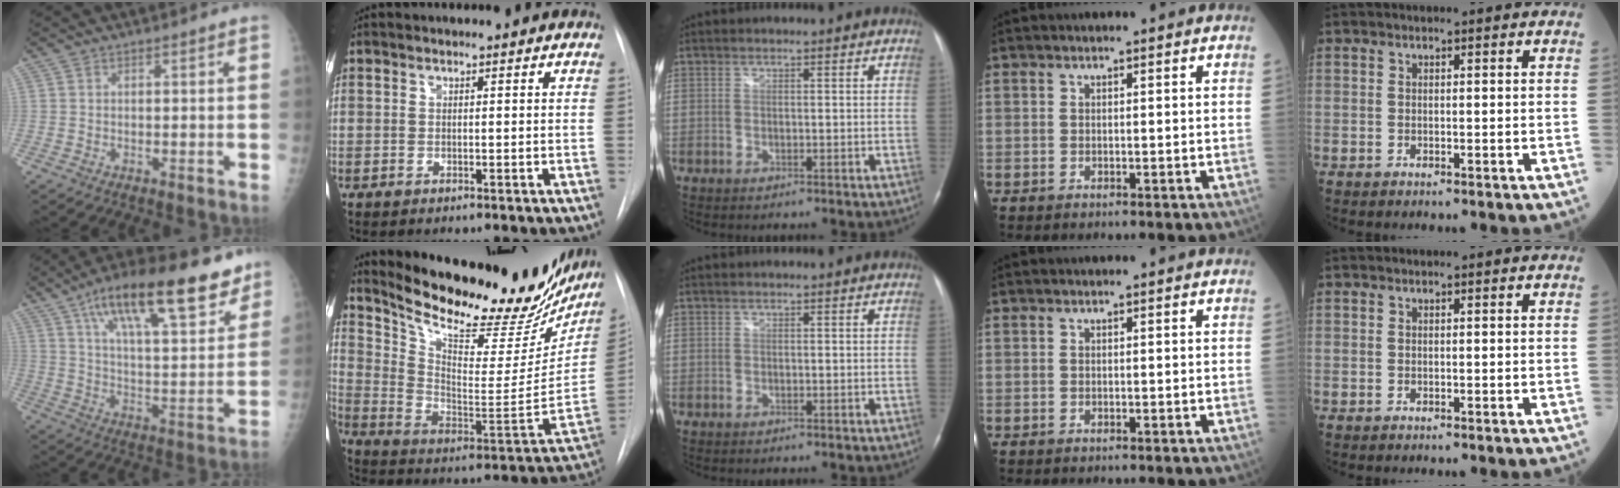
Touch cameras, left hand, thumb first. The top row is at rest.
{"thumb": {"total": 23.2, "force": [14.3, 7.8, 16.6], "torque": [-0.232, -0.037, 0.228]}, "index": {"total": 29.2, "force": [24.0, 8.7, 14.2], "torque": [-0.228, -0.032, 0.336]}}